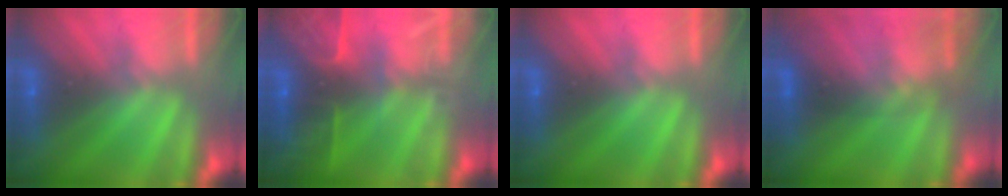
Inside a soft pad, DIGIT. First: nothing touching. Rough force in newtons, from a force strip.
{"total": 8.3}
{"total": 0.0}
{"total": 2.8}